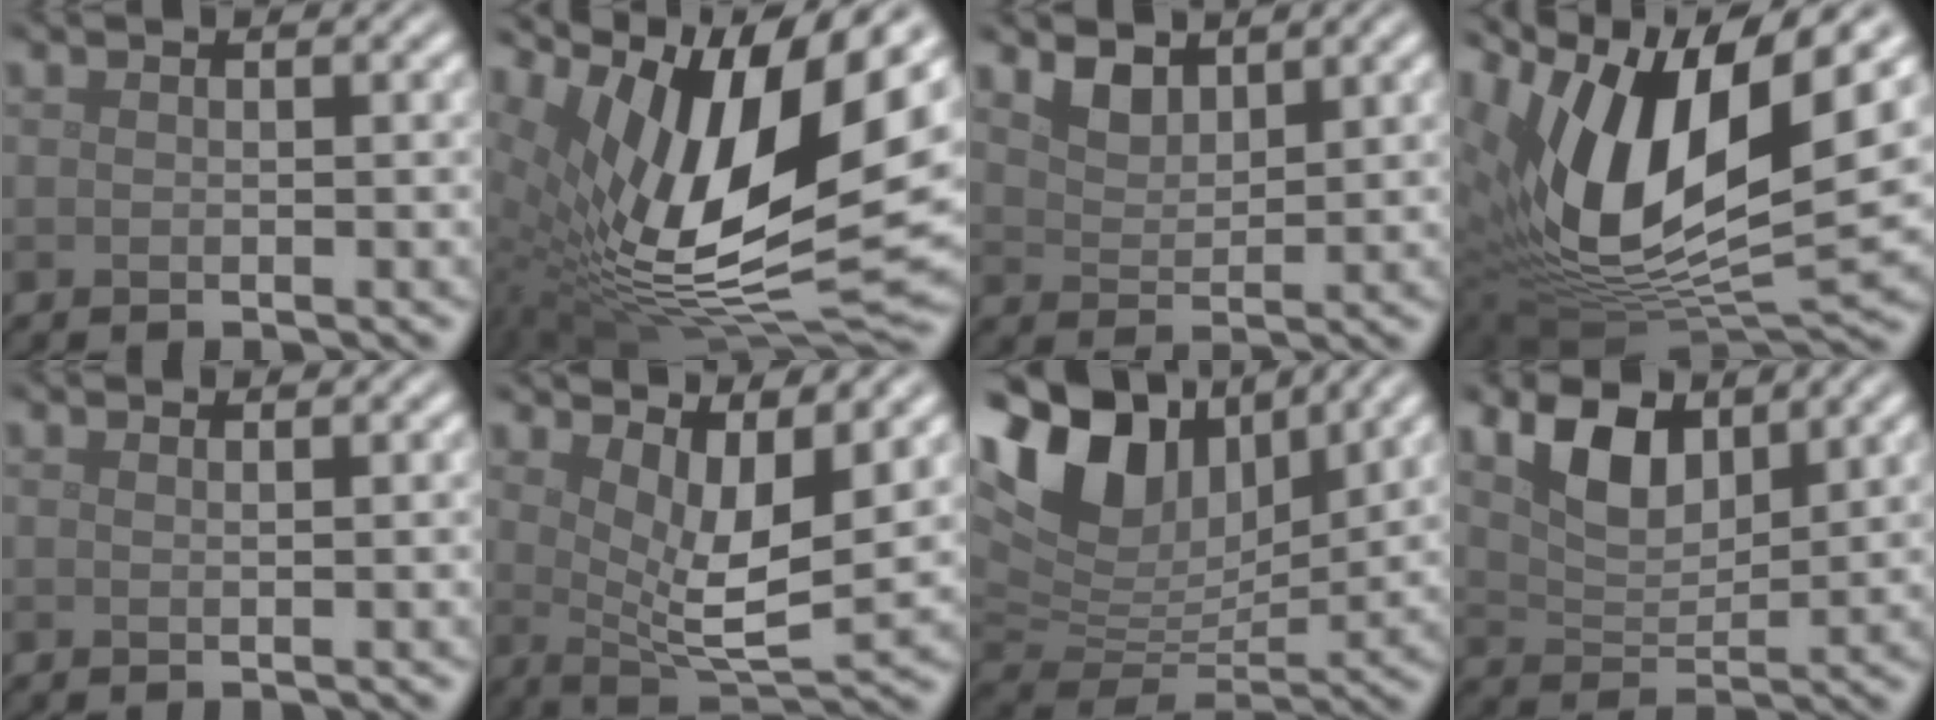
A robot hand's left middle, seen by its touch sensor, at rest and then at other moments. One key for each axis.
{"total": 15.9, "fx": 5.0, "fy": 6.5, "fz": 13.6, "tx": -0.264, "ty": -0.004, "tz": 0.089}
{"total": 2.5, "fx": 2.0, "fy": 1.0, "fz": 1.0, "tx": -0.027, "ty": -0.002, "tz": 0.039}
{"total": 13.8, "fx": 4.8, "fy": 6.0, "fz": 11.5, "tx": -0.221, "ty": 0.001, "tz": 0.088}
{"total": 0.6, "fx": 0.4, "fy": 0.2, "fz": 0.4, "tx": 0.002, "ty": -0.001, "tz": 0.004}
{"total": 5.8, "fx": 2.3, "fy": 1.8, "fz": 4.9, "tx": -0.088, "ty": -0.018, "tz": 0.044}
{"total": 11.1, "fx": 5.6, "fy": 6.4, "fz": 7.2, "tx": -0.142, "ty": 0.014, "tz": 0.097}
{"total": 4.7, "fx": 3.0, "fy": 2.3, "fz": 2.8, "tx": -0.063, "ty": -0.002, "tz": 0.054}